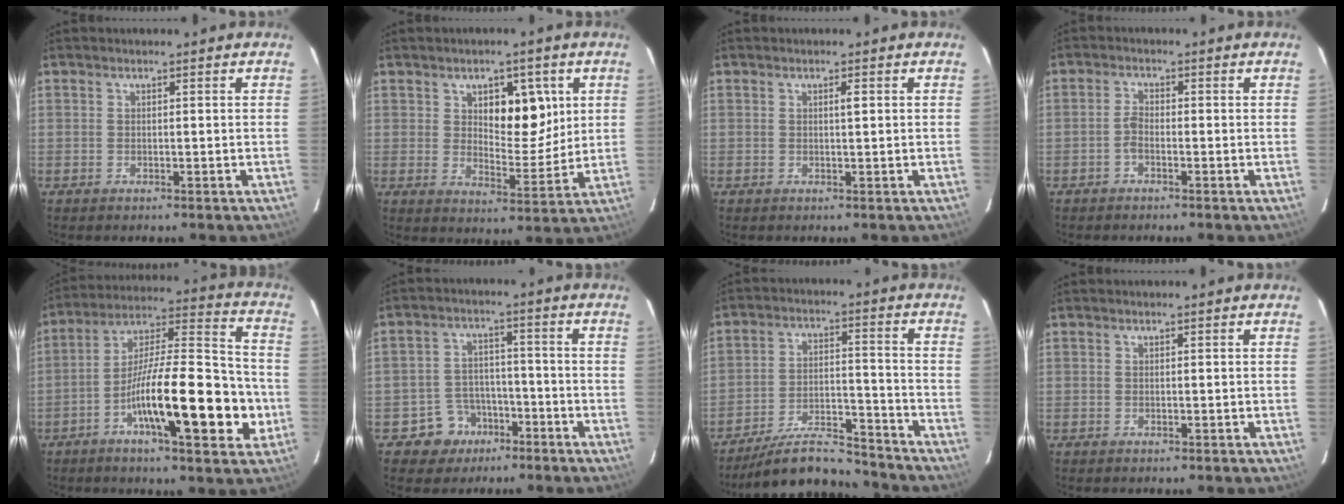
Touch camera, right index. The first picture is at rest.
{"total": 8.5, "force": [3.1, 3.9, 6.9], "torque": [-0.094, 0.004, 0.052]}
{"total": 0.8, "force": [0.2, 0.0, 0.8], "torque": [-0.014, 0.001, 0.003]}
{"total": 1.8, "force": [-0.8, 0.7, 1.4], "torque": [-0.029, 0.005, -0.017]}
{"total": 19.1, "force": [-5.8, 3.6, 17.9], "torque": [-0.305, 0.010, -0.090]}
{"total": 6.5, "force": [-3.7, 5.2, 0.9], "torque": [-0.012, 0.014, -0.054]}
{"total": 10.9, "force": [-10.1, 2.2, 3.2], "torque": [-0.049, 0.016, -0.174]}
{"total": 0.0}